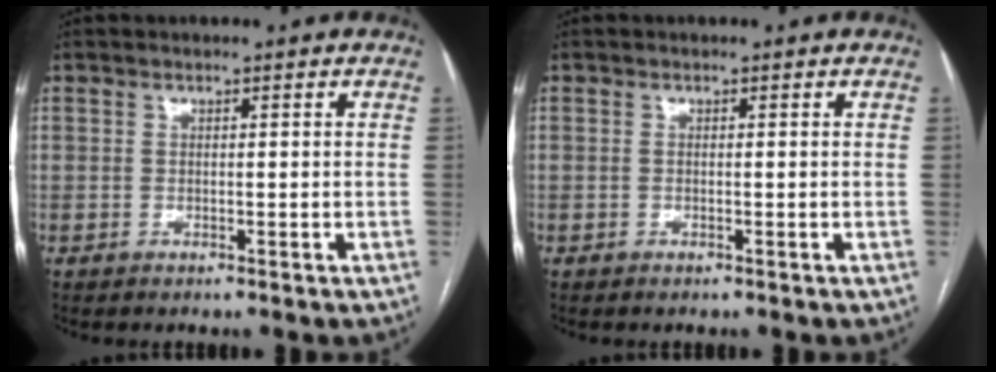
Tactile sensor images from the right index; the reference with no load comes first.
{"total": 0.0}